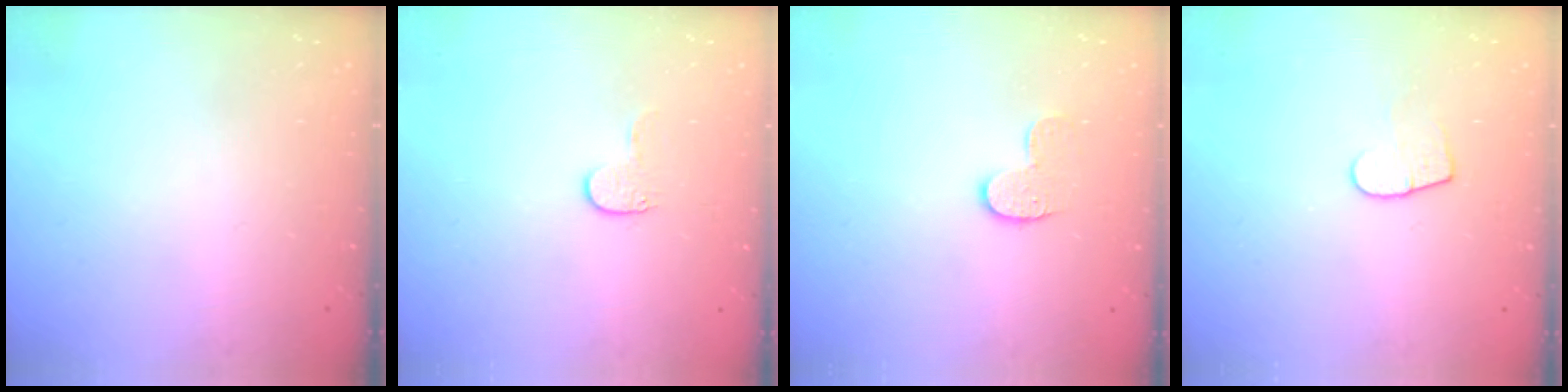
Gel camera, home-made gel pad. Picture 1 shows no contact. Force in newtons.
{"total": 4.7, "press": 4.7, "slide": 0.5}
{"total": 8.1, "press": 8.1, "slide": 0.4}
{"total": 7.3, "press": 7.3, "slide": 0.5}